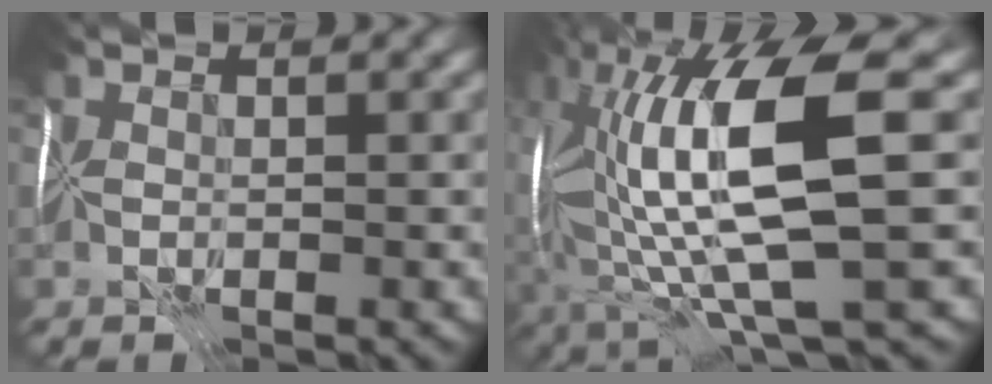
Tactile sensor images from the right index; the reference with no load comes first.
{"total": 11.8, "force": [0.8, 2.1, 11.6], "torque": [-0.196, -0.012, 0.021]}